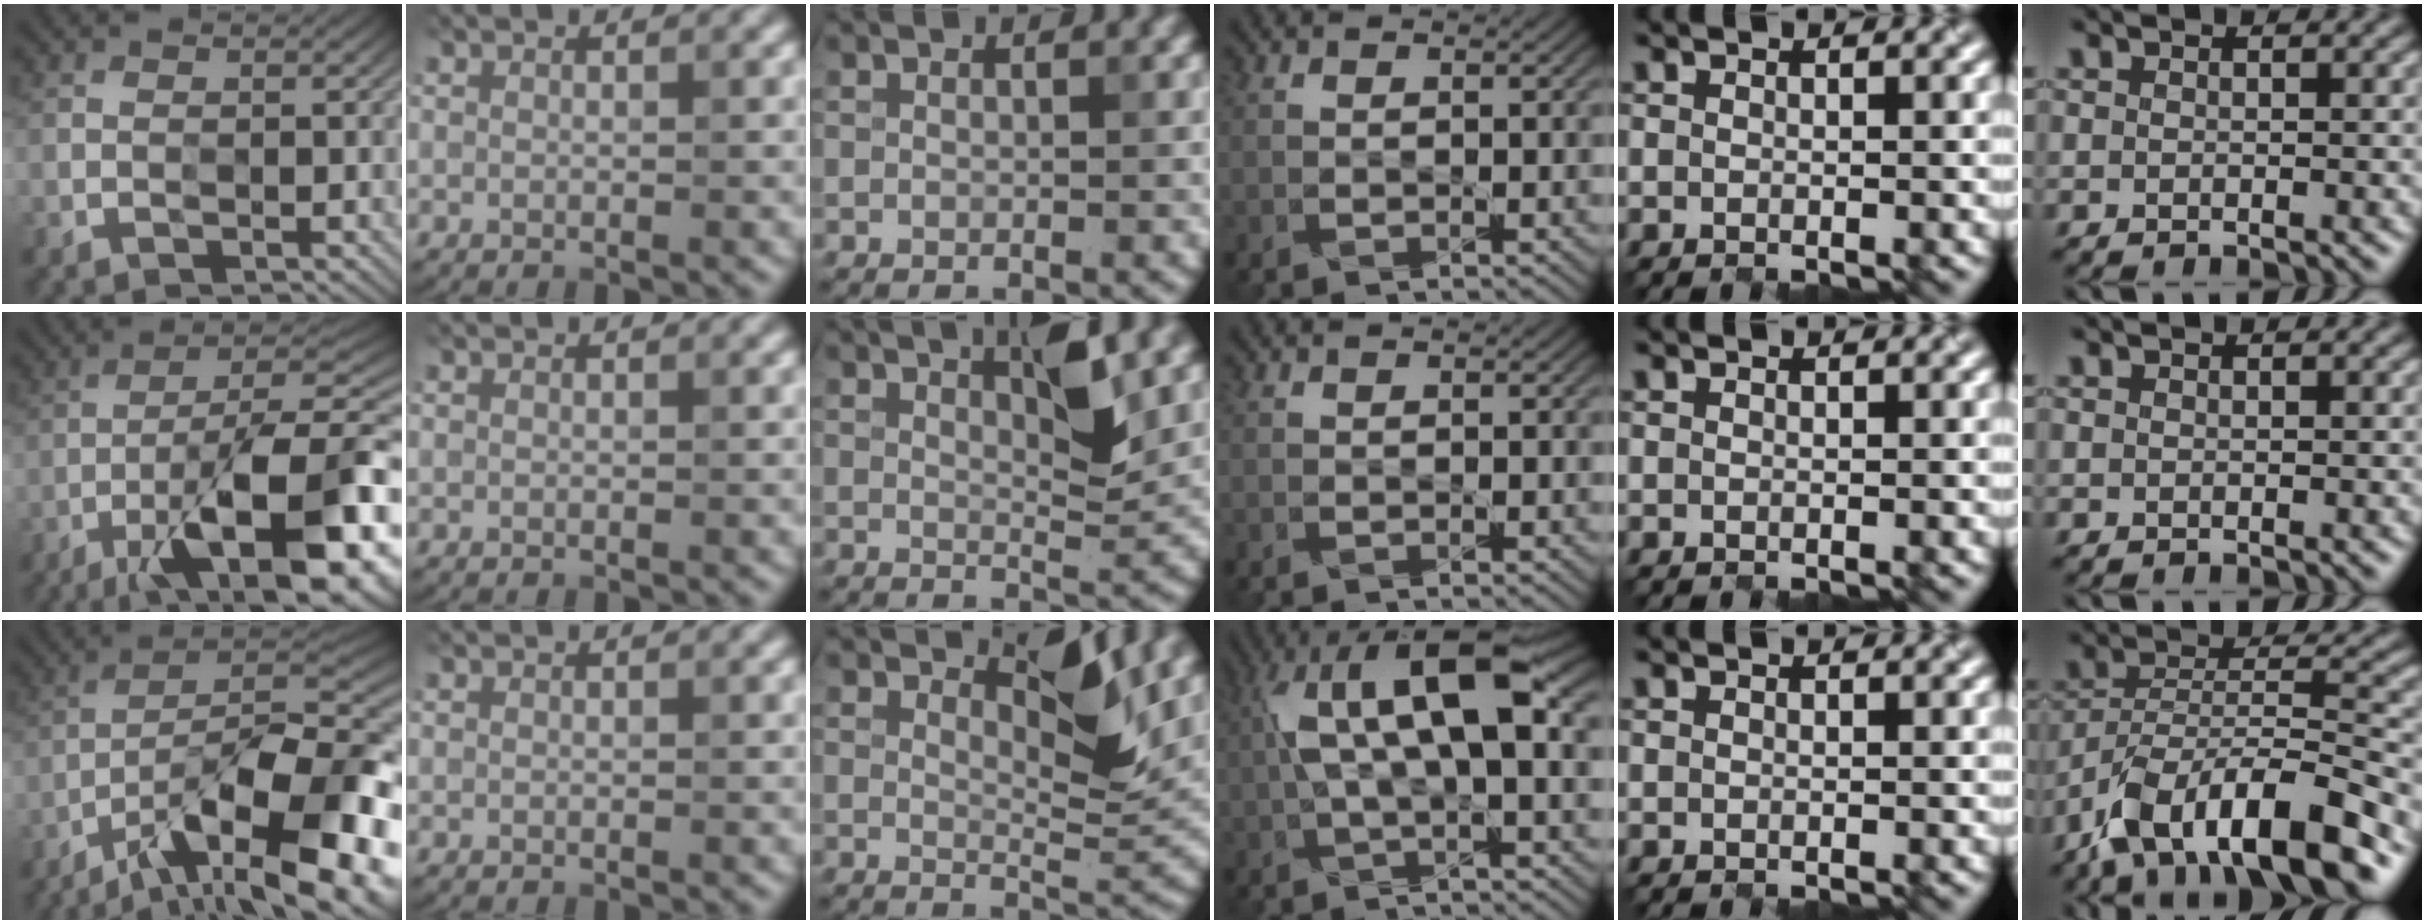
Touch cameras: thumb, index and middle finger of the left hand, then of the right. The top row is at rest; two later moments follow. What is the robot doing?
{"motion": "open", "object": "hinged tin"}